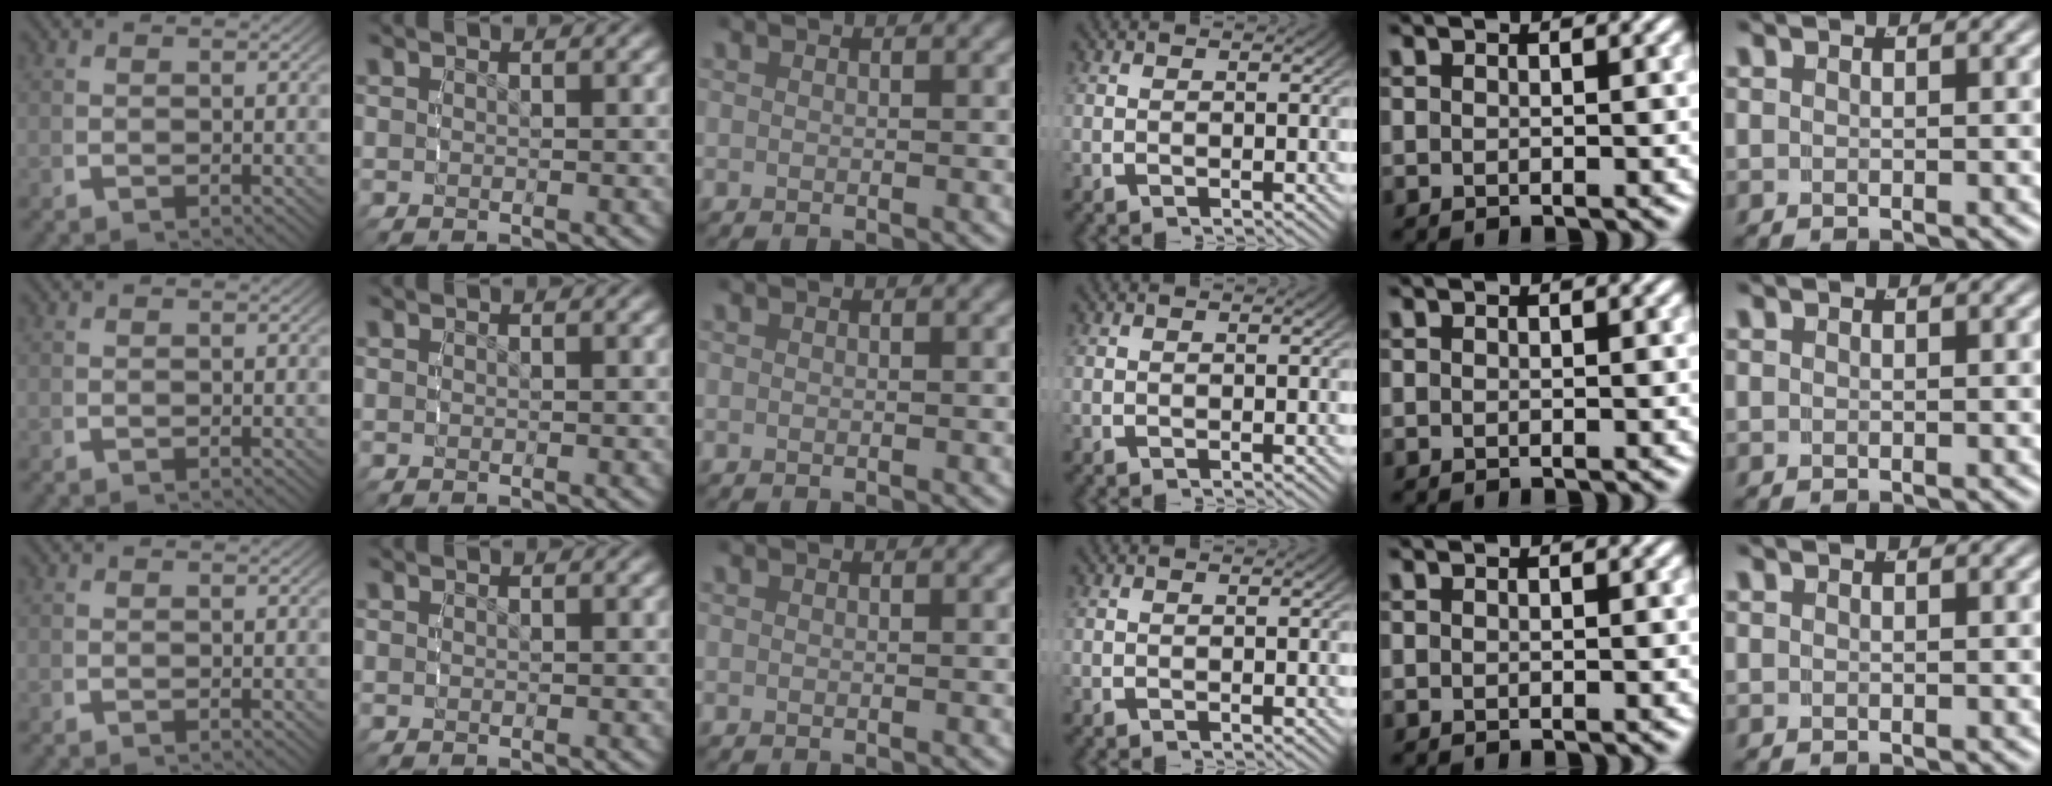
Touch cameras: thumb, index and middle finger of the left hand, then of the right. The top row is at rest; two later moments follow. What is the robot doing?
{"motion": "reach", "object": "pencil case"}